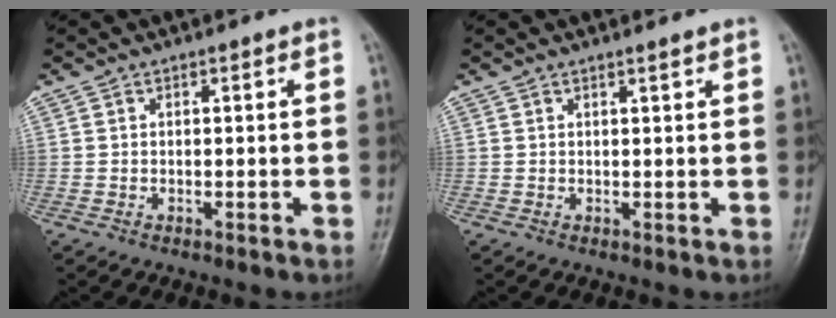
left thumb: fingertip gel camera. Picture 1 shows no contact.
{"total": 0.8, "force": [0.7, 0.1, 0.3], "torque": [-0.006, -0.006, 0.011]}